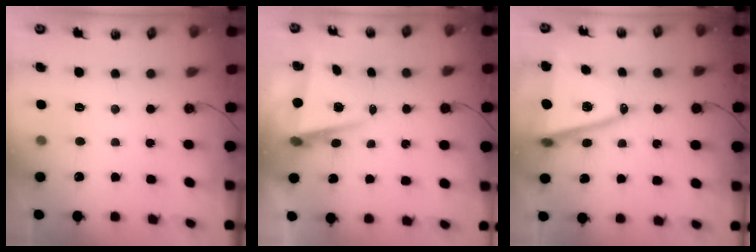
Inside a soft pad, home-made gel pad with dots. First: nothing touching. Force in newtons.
{"total": 7.5, "press": 7.2, "slide": 2.2}
{"total": 15.0, "press": 14.5, "slide": 3.9}